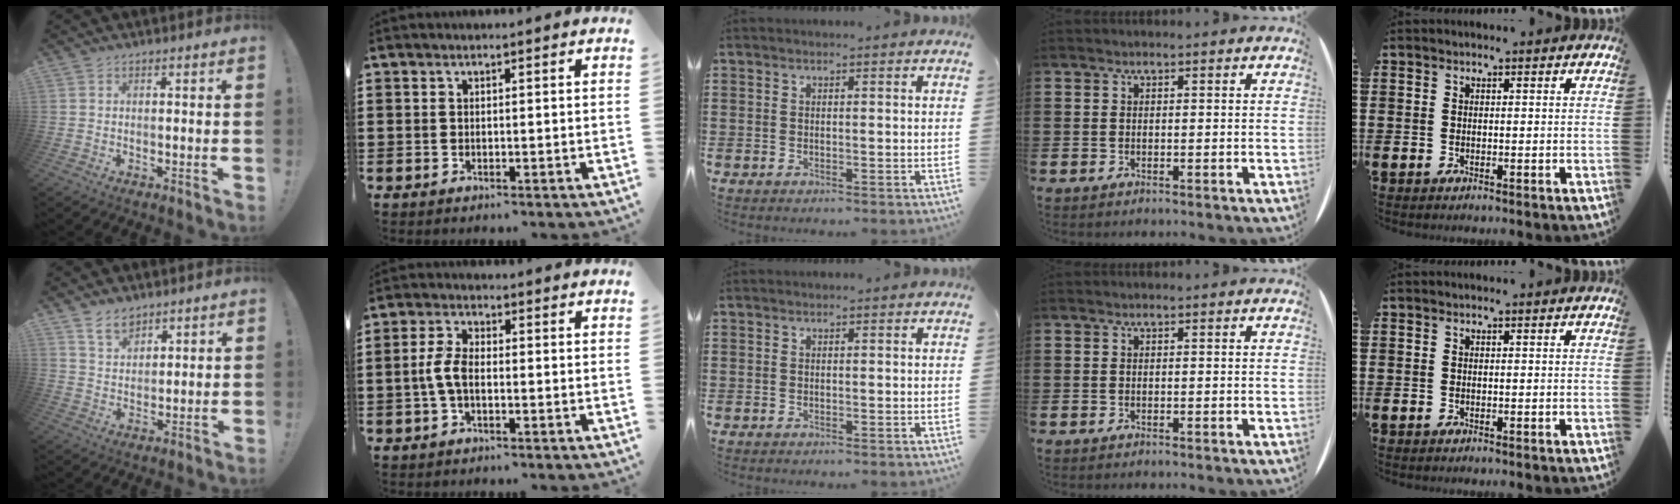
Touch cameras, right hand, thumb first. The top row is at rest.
{"thumb": {"total": 6.5, "force": [5.1, 3.5, 2.0], "torque": [-0.029, -0.029, 0.094]}, "index": {"total": 4.4, "force": [-0.9, 2.0, 3.8], "torque": [-0.104, -0.007, -0.027]}}